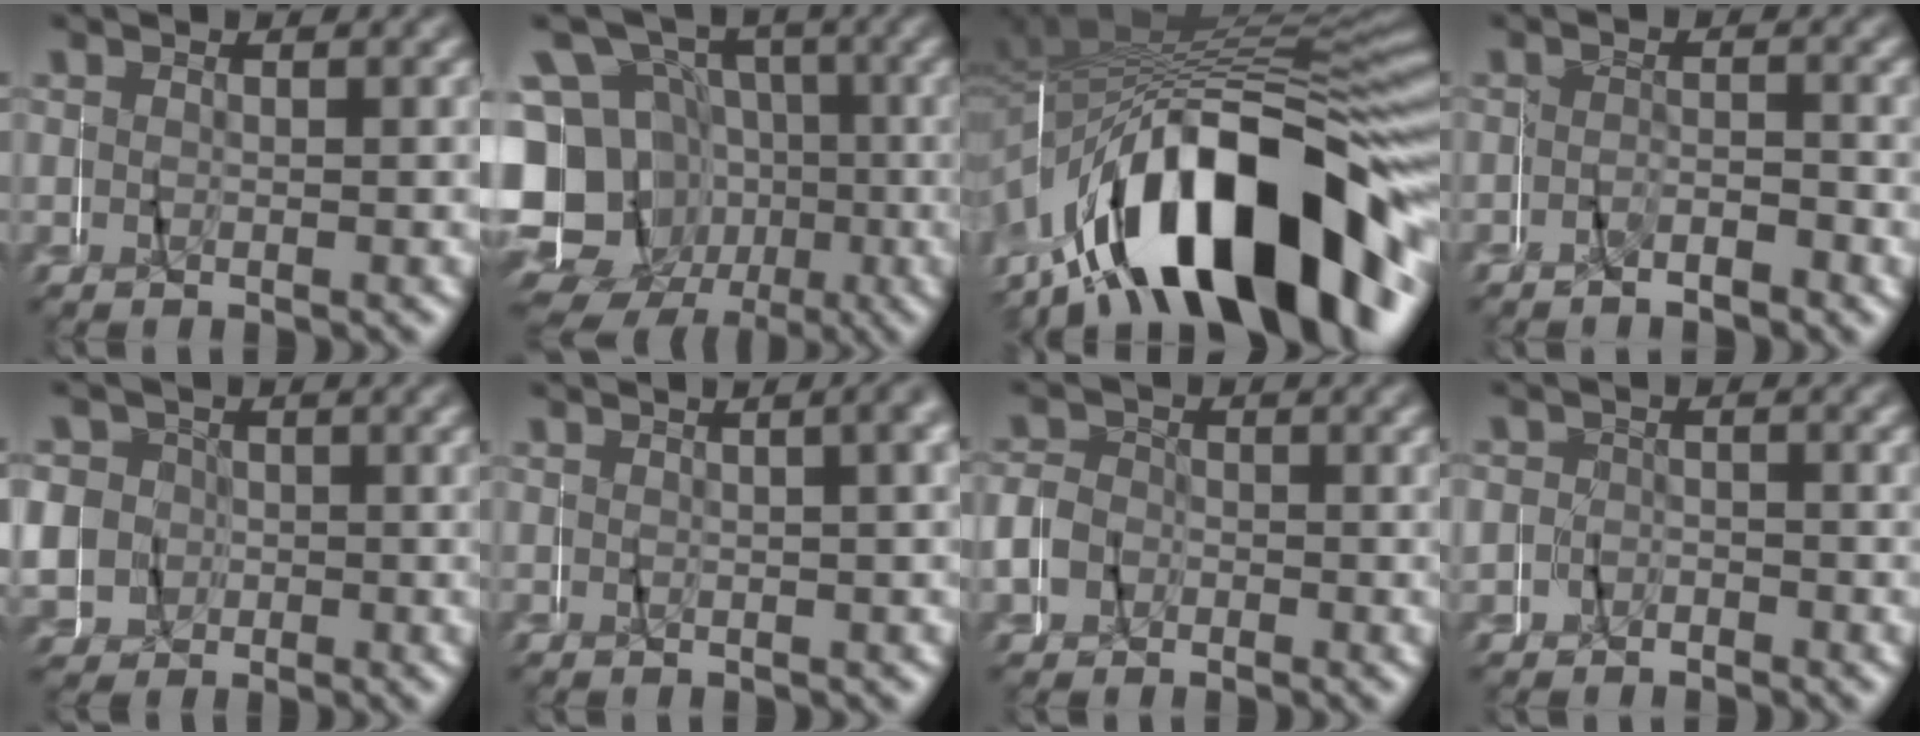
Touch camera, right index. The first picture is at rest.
{"total": 16.5, "force": [-2.8, 15.1, 6.2], "torque": [-0.148, -0.056, -0.049]}
{"total": 16.1, "force": [-7.3, 7.3, 12.3], "torque": [-0.201, 0.003, -0.101]}
{"total": 2.4, "force": [-2.1, 1.1, 0.4], "torque": [-0.011, 0.009, -0.047]}
{"total": 7.7, "force": [1.1, 7.3, 2.3], "torque": [-0.056, 0.002, 0.011]}
{"total": 1.3, "force": [0.2, -0.4, 1.3], "torque": [-0.015, 0.011, 0.005]}
{"total": 3.8, "force": [-0.8, 3.7, 0.9], "torque": [-0.024, 0.007, -0.023]}
{"total": 2.0, "force": [0.0, 2.0, -0.1], "torque": [-0.008, 0.015, -0.012]}